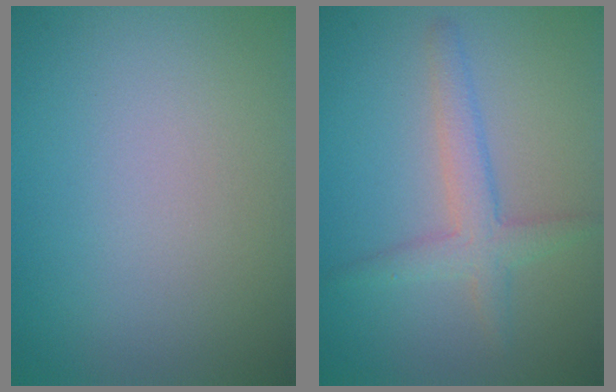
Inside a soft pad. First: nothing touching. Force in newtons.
{"total": 2.8, "press": 2.8, "slide": 0.2}